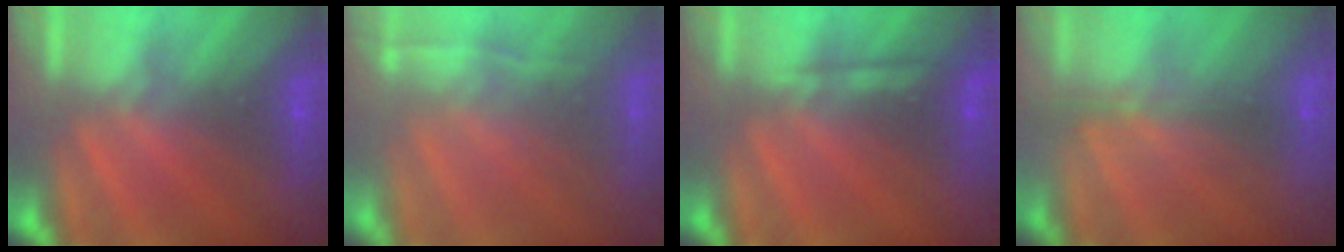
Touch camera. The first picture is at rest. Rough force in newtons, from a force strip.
{"total": 1.9}
{"total": 2.2}
{"total": 2.4}